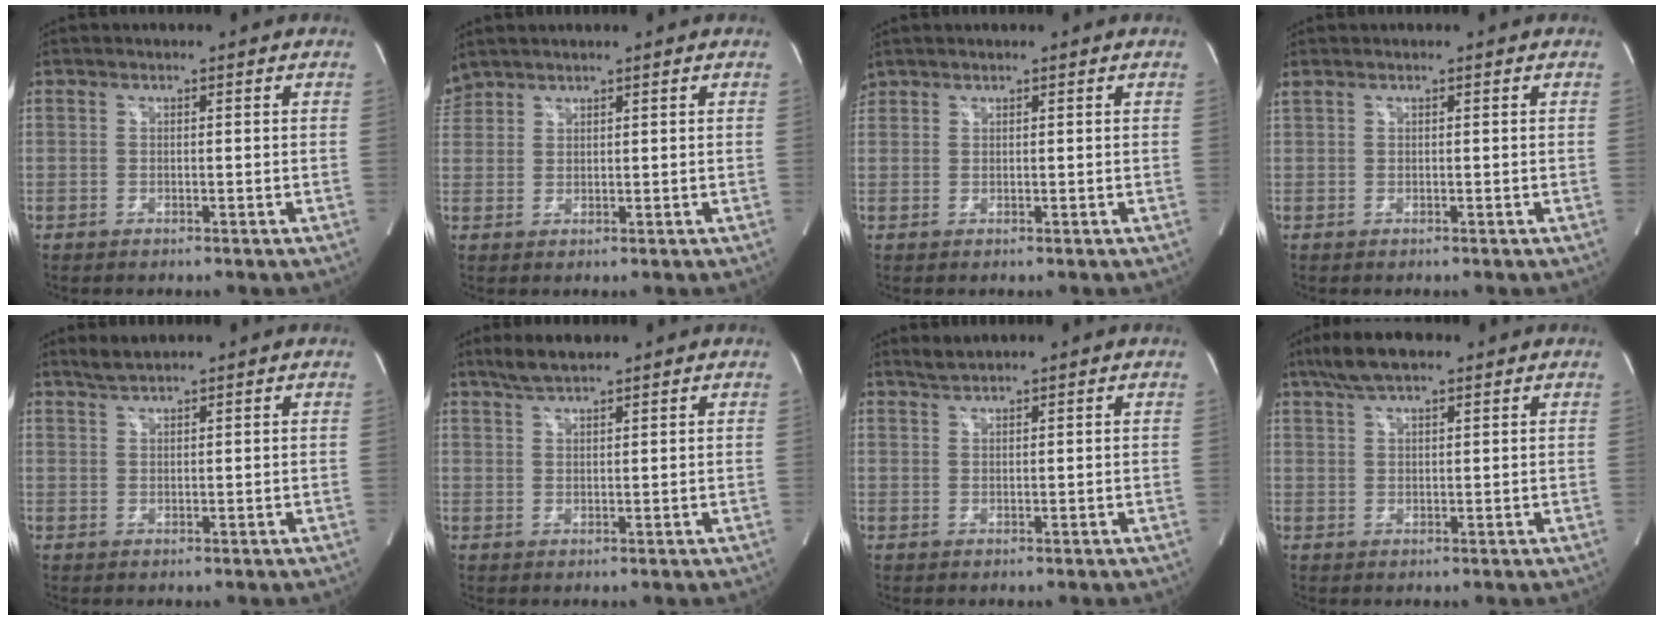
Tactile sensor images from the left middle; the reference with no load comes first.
{"total": 2.9, "force": [2.7, 0.8, 0.1], "torque": [-0.009, 0.019, 0.059]}
{"total": 1.3, "force": [1.2, 0.6, 0.0], "torque": [-0.003, 0.015, 0.025]}
{"total": 0.7, "force": [0.5, -0.1, 0.4], "torque": [-0.028, 0.021, 0.020]}
{"total": 2.2, "force": [2.1, -0.1, 0.8], "torque": [-0.021, 0.006, 0.042]}
{"total": 4.0, "force": [3.4, 0.5, 2.0], "torque": [-0.049, 0.010, 0.066]}
{"total": 1.6, "force": [1.5, -0.3, 0.3], "torque": [-0.008, 0.005, 0.035]}
{"total": 6.2, "force": [4.6, 1.4, 3.9], "torque": [-0.086, 0.020, 0.085]}